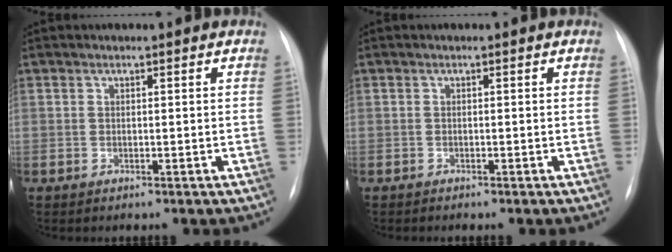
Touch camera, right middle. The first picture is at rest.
{"total": 0.0}